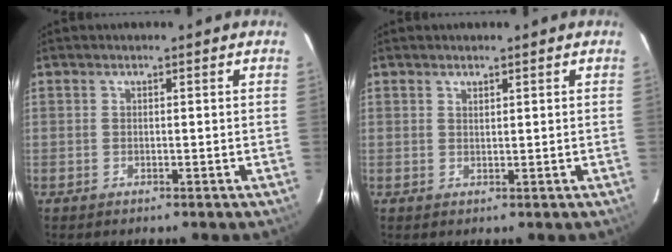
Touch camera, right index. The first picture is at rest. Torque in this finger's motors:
{"motor_torque": [-0.13, 0.28, -0.06, -0.01]}